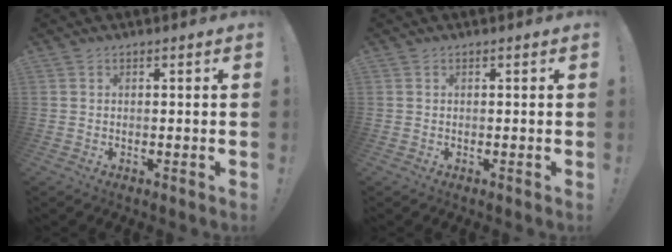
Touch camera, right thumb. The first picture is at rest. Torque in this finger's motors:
{"motor_torque": [0.00, 0.00, 0.02, -0.02, 0.01]}